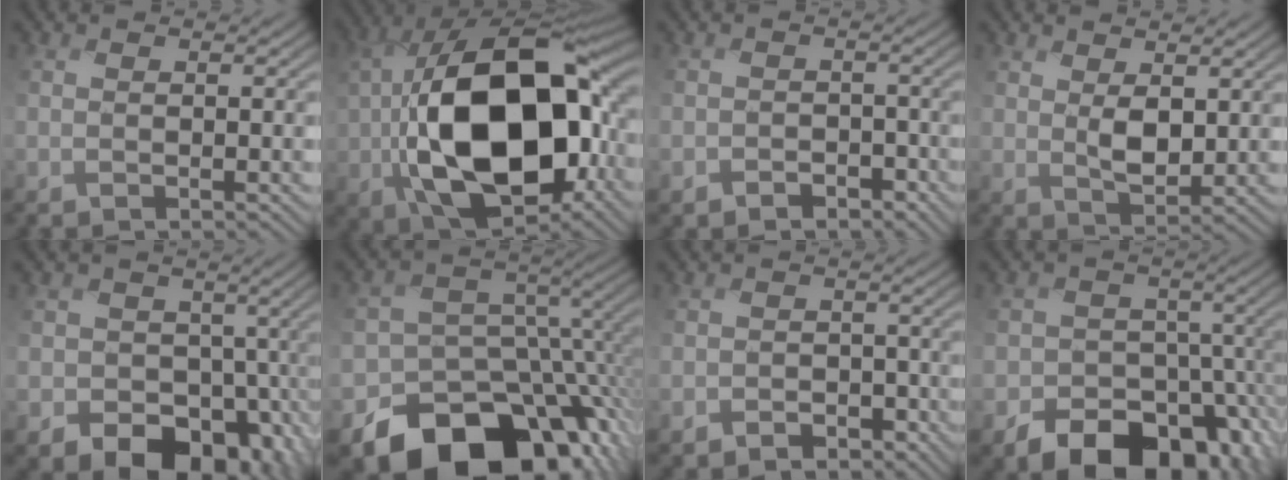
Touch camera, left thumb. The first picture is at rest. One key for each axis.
{"total": 19.9, "fx": -1.6, "fy": 12.6, "fz": 15.3, "tx": -0.331, "ty": -0.037, "tz": -0.005}
{"total": 2.9, "fx": -1.8, "fy": 2.3, "fz": -0.2, "tx": 0.011, "ty": -0.004, "tz": -0.041}
{"total": 3.6, "fx": 1.2, "fy": 2.0, "fz": 2.7, "tx": -0.062, "ty": -0.007, "tz": 0.024}
{"total": 13.4, "fx": -5.0, "fy": 10.9, "fz": 5.9, "tx": -0.091, "ty": -0.042, "tz": -0.091}
{"total": 18.5, "fx": -11.1, "fy": 12.4, "fz": 8.1, "tx": -0.146, "ty": -0.047, "tz": -0.163}
{"total": 3.2, "fx": -1.7, "fy": 2.7, "fz": -0.2, "tx": 0.004, "ty": -0.005, "tz": -0.041}
{"total": 14.6, "fx": -8.5, "fy": 10.3, "fz": 6.0, "tx": -0.080, "ty": -0.046, "tz": -0.135}